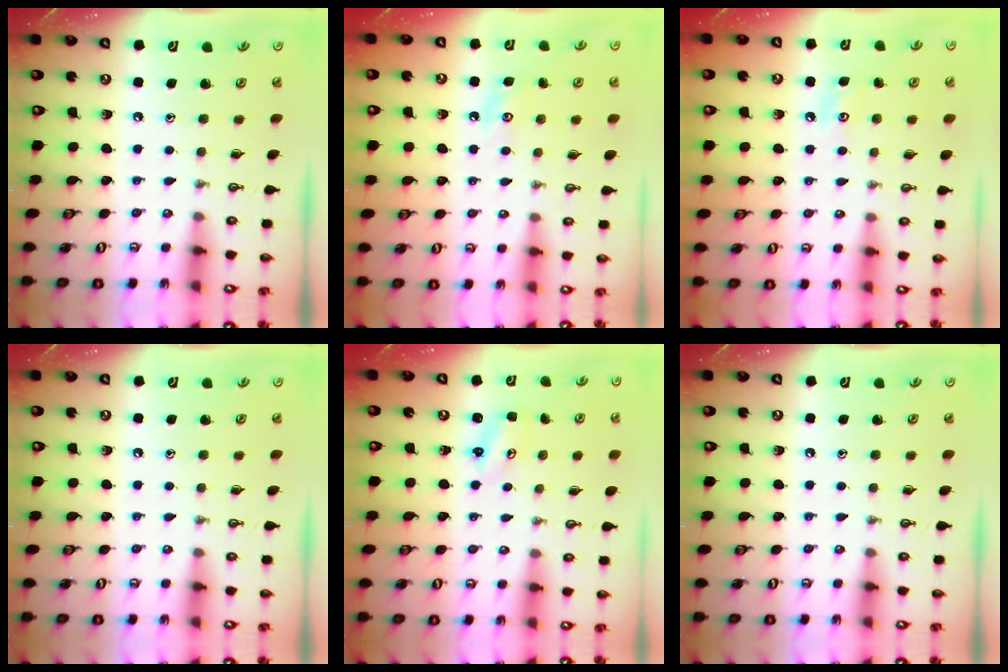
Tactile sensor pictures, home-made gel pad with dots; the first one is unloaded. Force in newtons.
{"total": 5.4, "press": 5.4, "slide": 0.8}
{"total": 5.6, "press": 5.6, "slide": 0.6}
{"total": 0.0}
{"total": 3.1, "press": 3.1, "slide": 0.3}
{"total": 0.0}